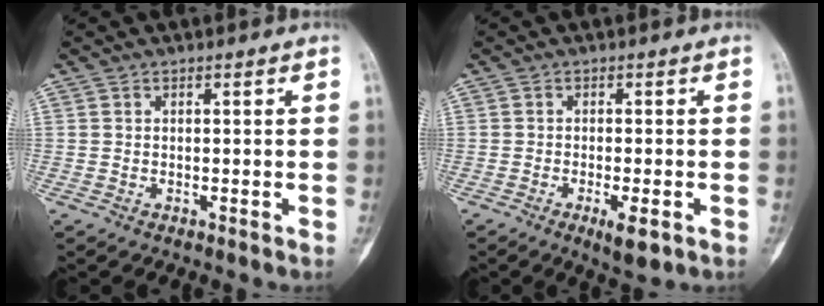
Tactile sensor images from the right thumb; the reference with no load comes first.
{"total": 4.4, "force": [-1.9, 1.3, 3.8], "torque": [-0.057, -0.004, -0.024]}